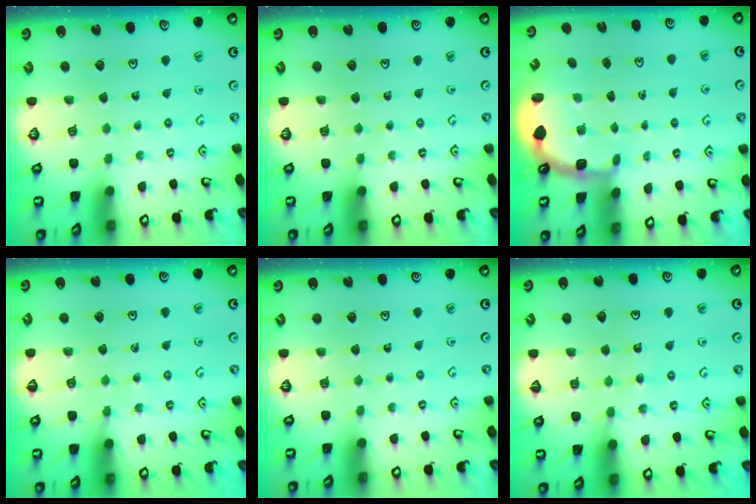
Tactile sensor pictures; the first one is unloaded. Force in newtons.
{"total": 0.0}
{"total": 2.5, "press": 1.9, "slide": 1.6}
{"total": 3.1, "press": 3.0, "slide": 0.4}
{"total": 0.0}
{"total": 9.1, "press": 8.8, "slide": 2.1}